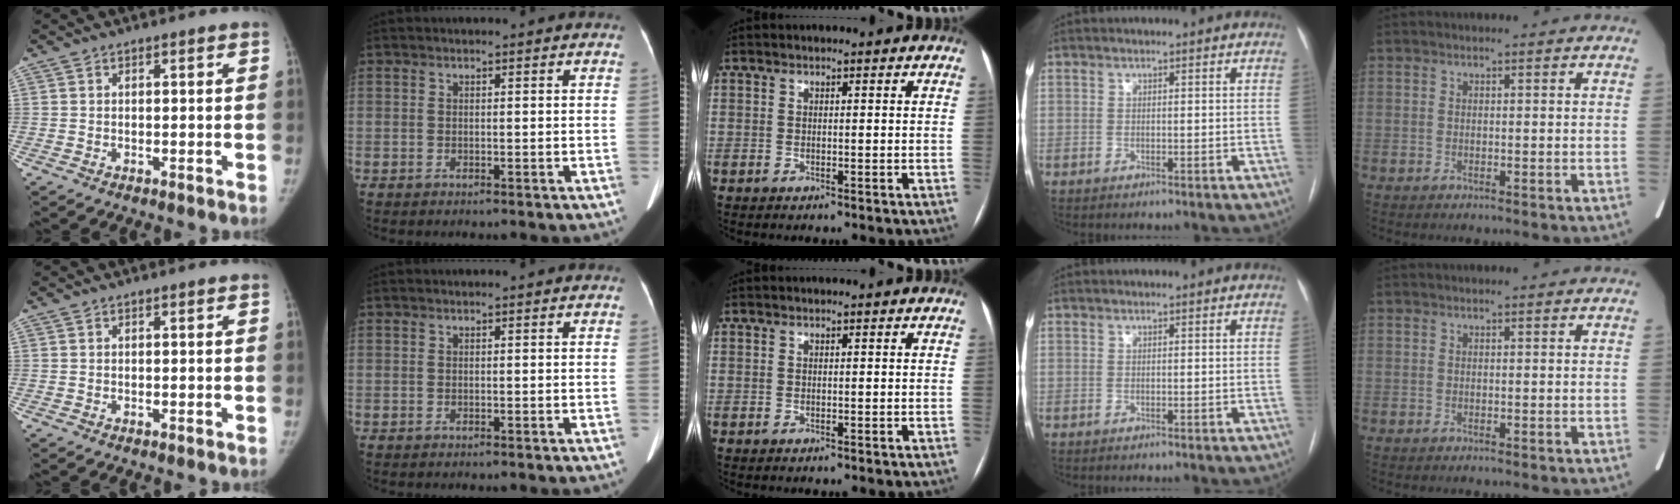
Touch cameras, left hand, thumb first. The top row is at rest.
{}